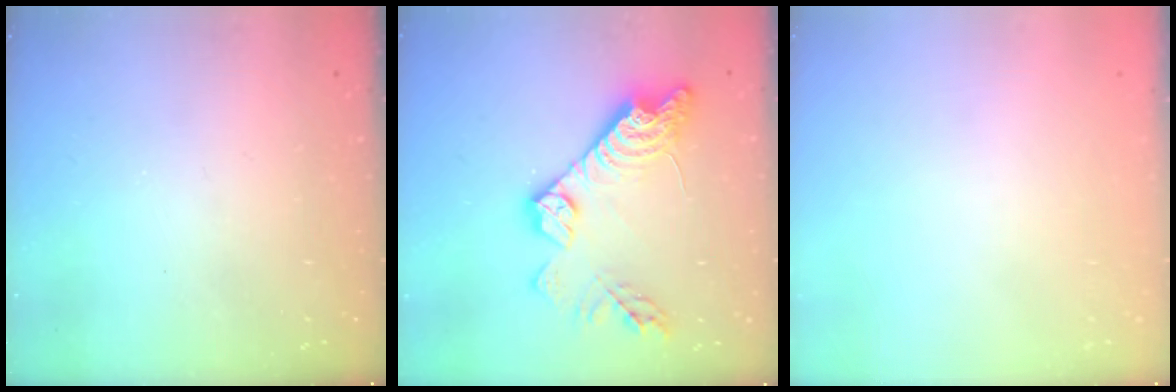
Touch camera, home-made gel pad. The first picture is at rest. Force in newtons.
{"total": 18.6, "press": 18.6, "slide": 1.5}
{"total": 0.0}